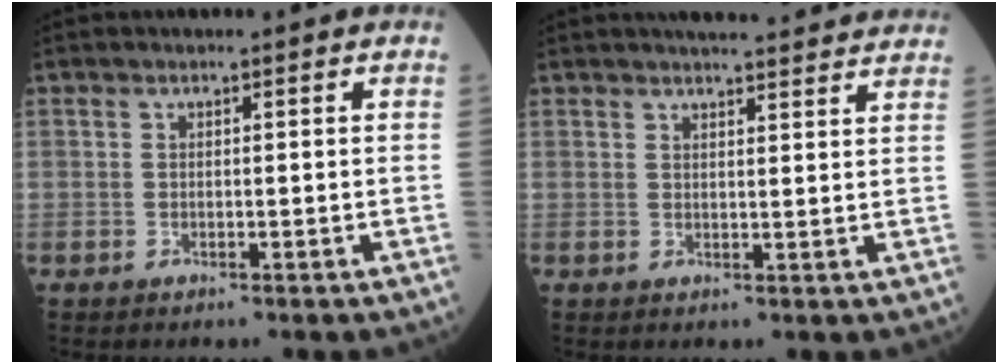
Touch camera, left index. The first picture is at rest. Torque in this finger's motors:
{"motor_torque": [0.00, -0.12, -0.04, 0.01]}